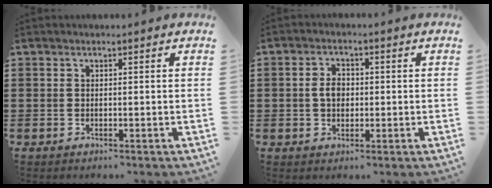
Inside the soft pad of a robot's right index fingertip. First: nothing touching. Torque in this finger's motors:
{"motor_torque": [0.23, 0.39, 0.43, 0.07]}